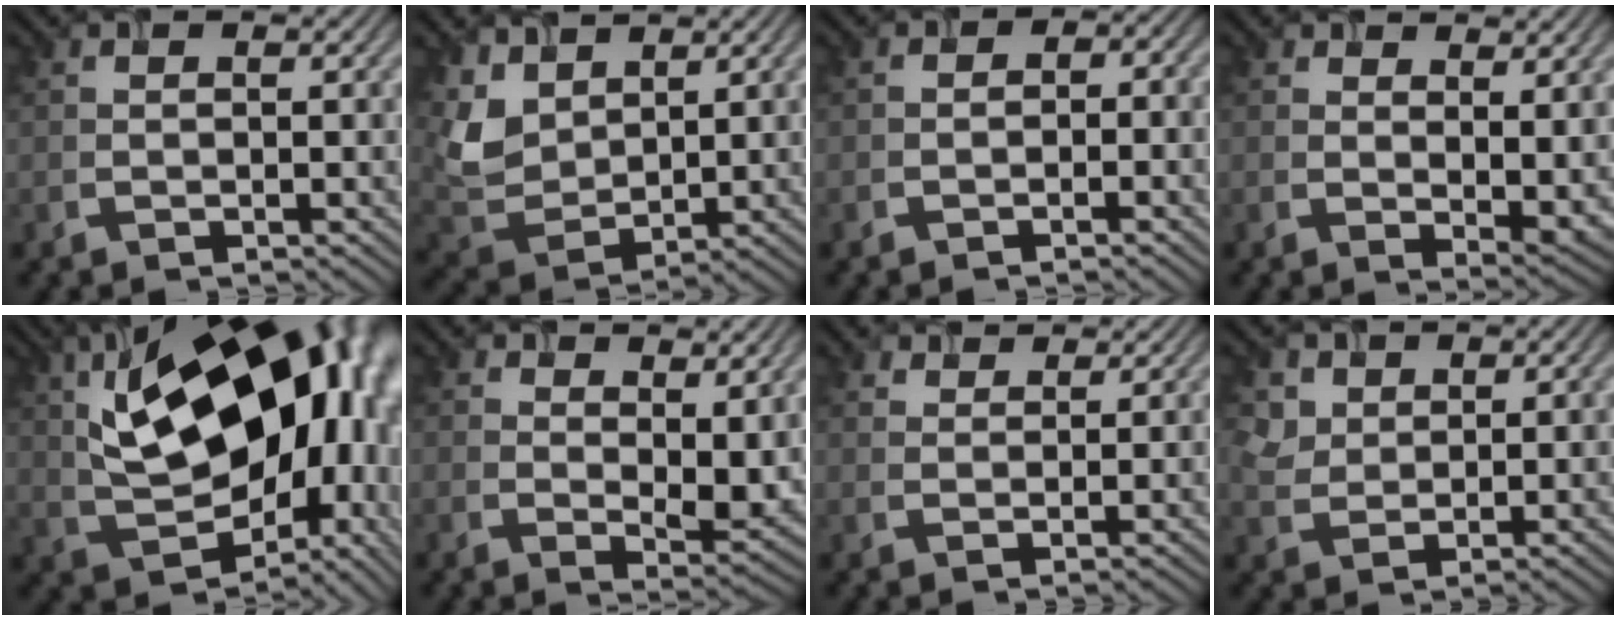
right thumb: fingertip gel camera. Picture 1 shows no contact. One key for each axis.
{"total": 6.5, "fx": 3.8, "fy": 4.2, "fz": 3.1, "tx": -0.095, "ty": -0.006, "tz": 0.089}
{"total": 1.4, "fx": -1.2, "fy": 0.7, "fz": 0.4, "tx": -0.005, "ty": -0.002, "tz": -0.017}
{"total": 3.6, "fx": 2.2, "fy": 1.4, "fz": 2.5, "tx": -0.044, "ty": -0.013, "tz": 0.052}
{"total": 22.6, "fx": 5.6, "fy": 13.0, "fz": 17.6, "tx": -0.308, "ty": 0.027, "tz": 0.117}
{"total": 5.7, "fx": 2.7, "fy": 2.6, "fz": 4.3, "tx": -0.071, "ty": -0.013, "tz": 0.057}
{"total": 2.3, "fx": 2.2, "fy": 0.6, "fz": 0.0, "tx": -0.006, "ty": -0.003, "tz": 0.051}
{"total": 2.8, "fx": 1.9, "fy": 2.0, "fz": 0.3, "tx": -0.023, "ty": -0.003, "tz": 0.049}